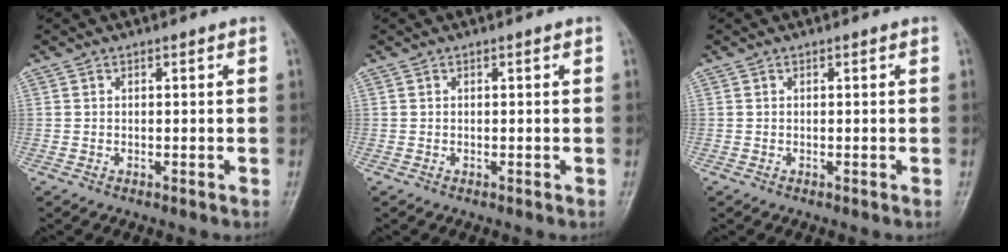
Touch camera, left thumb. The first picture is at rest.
{"total": 0.0}
{"total": 0.0}